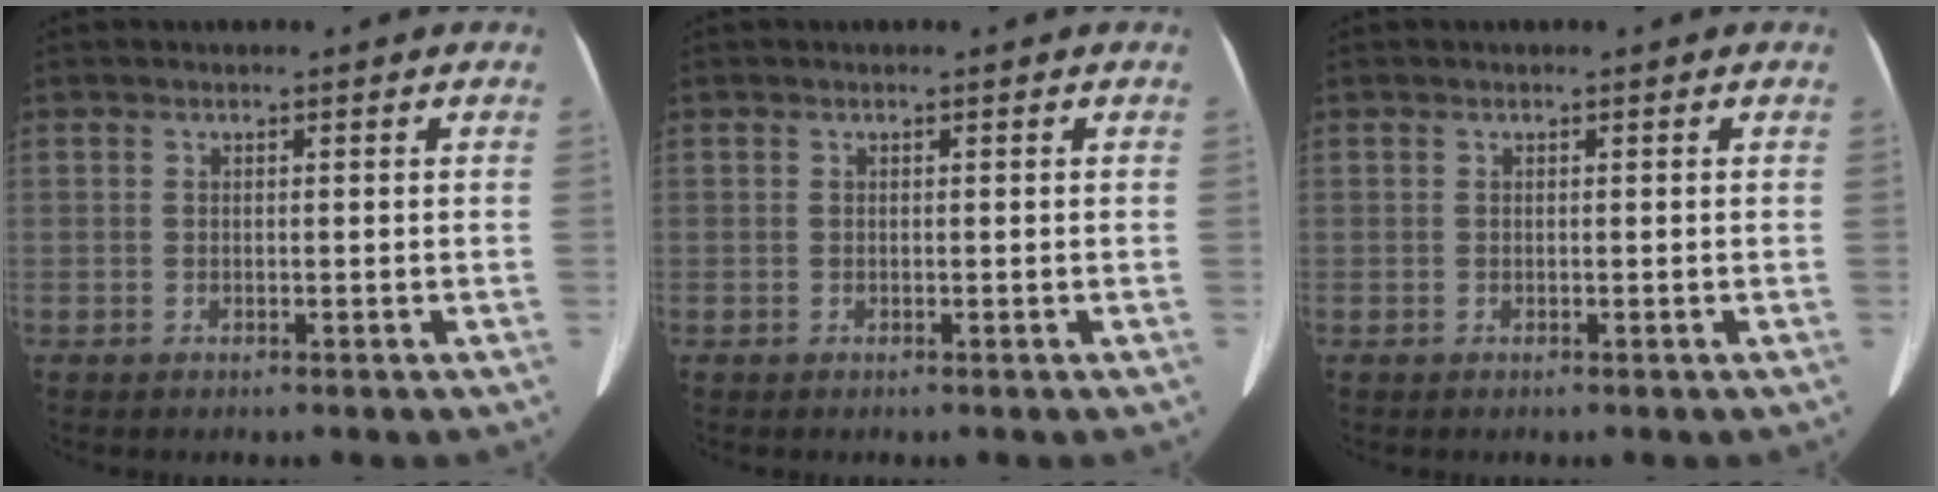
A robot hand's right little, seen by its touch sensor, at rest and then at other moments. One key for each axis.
{"total": 0.0}
{"total": 0.0}